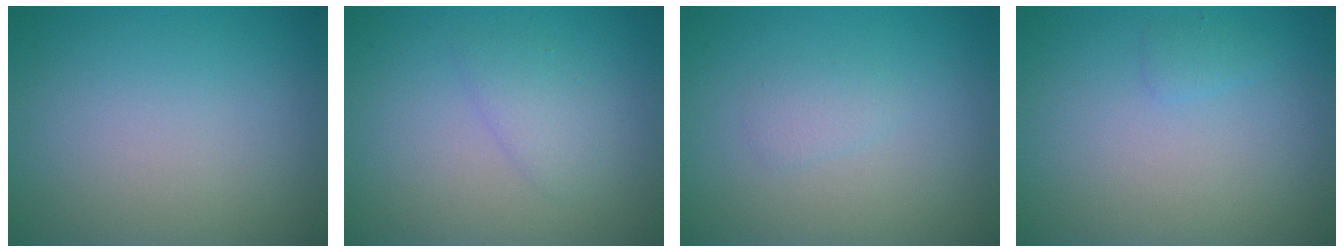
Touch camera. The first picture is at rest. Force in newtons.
{"total": 1.7, "press": 1.7, "slide": 0.2}
{"total": 1.0, "press": 1.0, "slide": 0.1}
{"total": 0.8, "press": 0.8, "slide": 0.0}